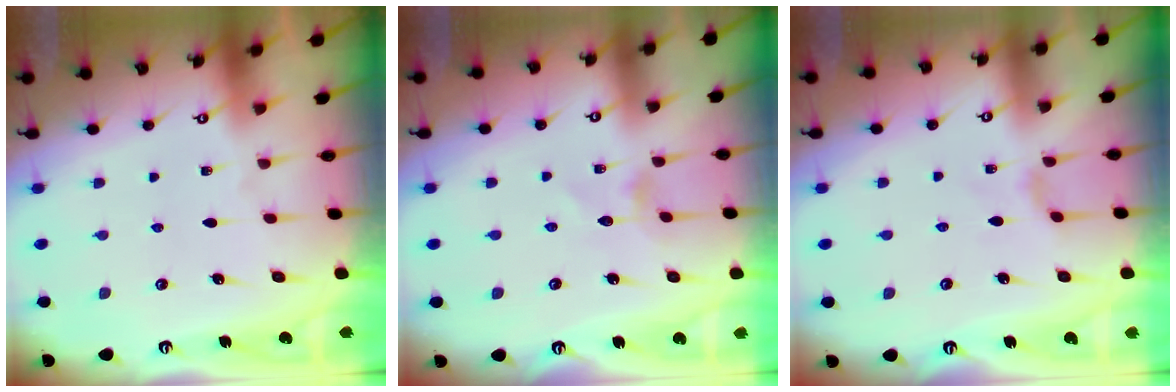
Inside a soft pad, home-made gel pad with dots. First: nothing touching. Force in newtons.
{"total": 2.7, "press": 2.7, "slide": 0.3}
{"total": 1.4, "press": 1.3, "slide": 0.5}